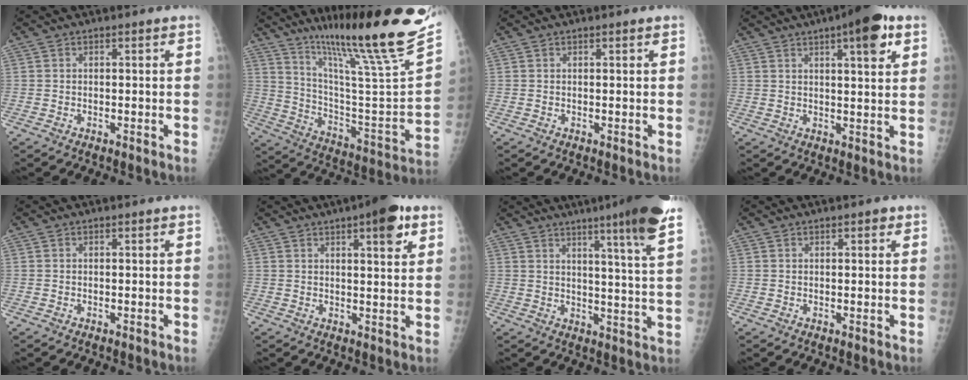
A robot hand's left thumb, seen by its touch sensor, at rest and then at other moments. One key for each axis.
{"total": 31.4, "fx": 23.0, "fy": 2.5, "fz": 21.3, "tx": -0.324, "ty": -0.119, "tz": 0.353}
{"total": 0.9, "fx": 0.6, "fy": 0.3, "fz": 0.6, "tx": -0.007, "ty": -0.002, "tz": 0.009}
{"total": 10.5, "fx": 5.6, "fy": 2.8, "fz": 8.5, "tx": -0.104, "ty": -0.015, "tz": 0.072}
{"total": 0.0}
{"total": 8.8, "fx": 4.8, "fy": 2.5, "fz": 7.0, "tx": -0.079, "ty": -0.017, "tz": 0.061}
{"total": 15.9, "fx": 10.5, "fy": 0.3, "fz": 12.0, "tx": -0.156, "ty": -0.047, "tz": 0.129}
{"total": 1.8, "fx": 1.1, "fy": 0.7, "fz": 1.2, "tx": -0.008, "ty": -0.002, "tz": 0.012}